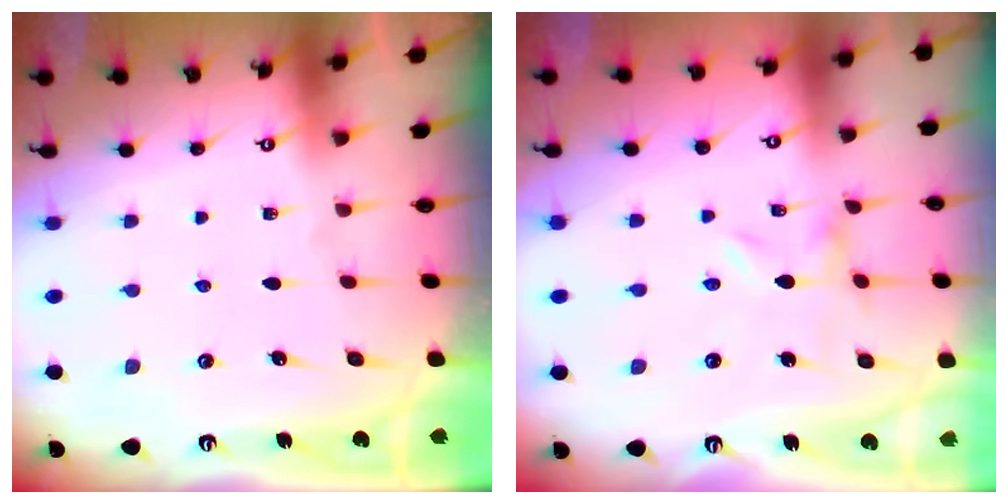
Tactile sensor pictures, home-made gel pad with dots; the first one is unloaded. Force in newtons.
{"total": 0.0}